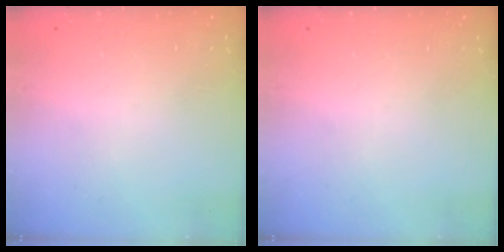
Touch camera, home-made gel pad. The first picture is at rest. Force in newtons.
{"total": 0.0}